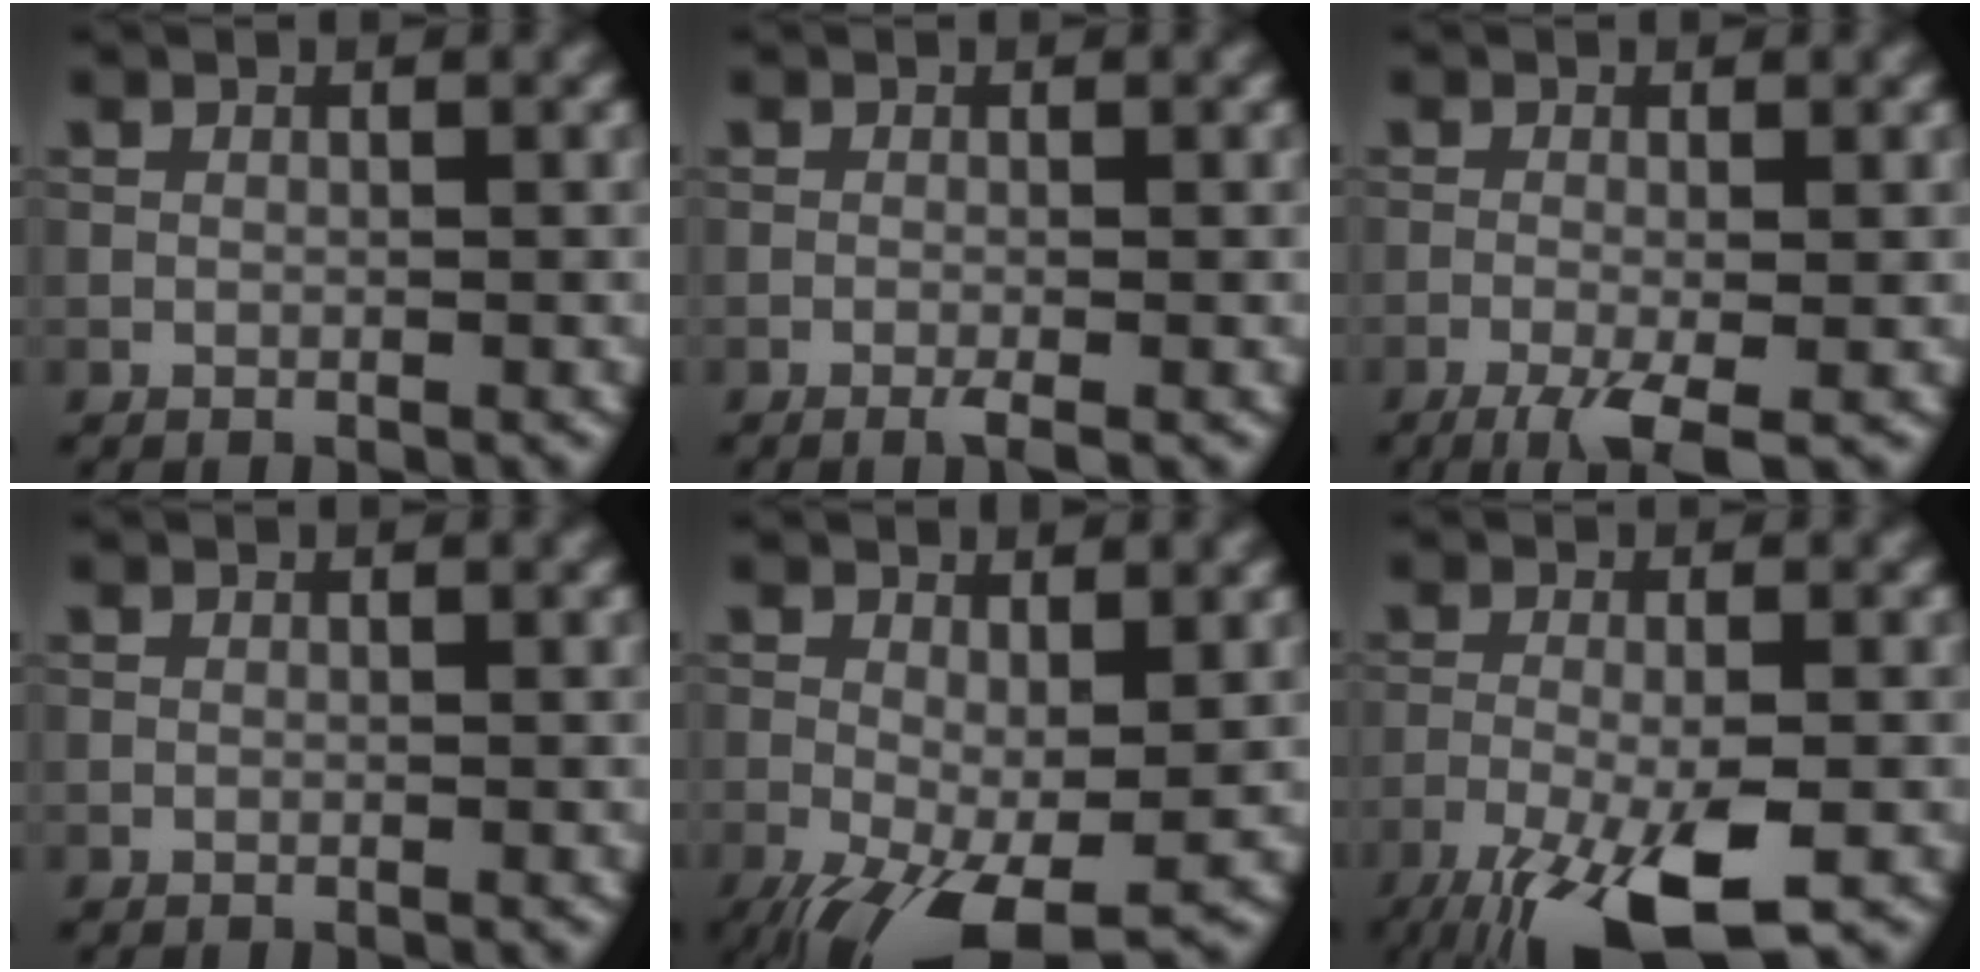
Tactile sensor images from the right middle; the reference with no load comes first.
{"total": 1.4, "force": [-0.7, 0.2, 1.2], "torque": [-0.018, -0.005, -0.014]}
{"total": 4.5, "force": [-2.3, 1.1, 3.7], "torque": [-0.065, -0.005, -0.044]}
{"total": 0.0}
{"total": 8.4, "force": [-3.2, 3.5, 6.9], "torque": [-0.138, -0.026, -0.043]}
{"total": 9.8, "force": [-5.6, 2.5, 7.6], "torque": [-0.147, -0.024, -0.102]}